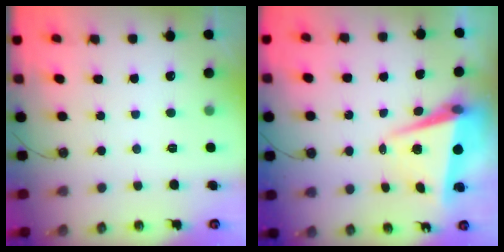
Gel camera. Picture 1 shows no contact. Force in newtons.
{"total": 6.9, "press": 6.8, "slide": 1.1}